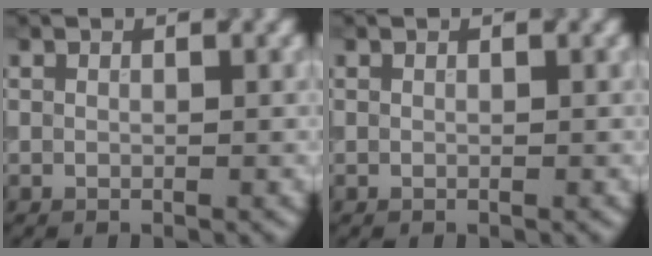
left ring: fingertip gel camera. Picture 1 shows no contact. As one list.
[{"total": 0.0}]